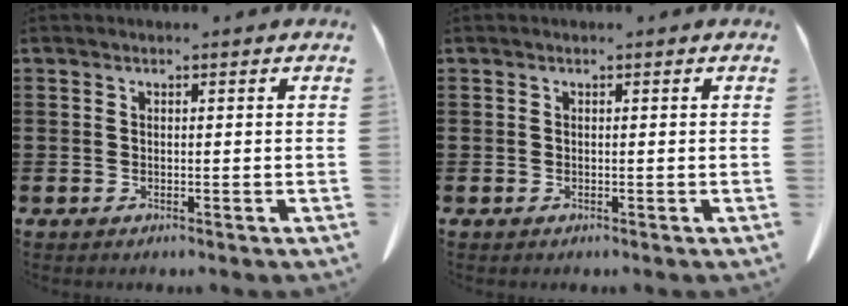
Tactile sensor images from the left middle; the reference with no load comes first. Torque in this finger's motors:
{"motor_torque": [0.07, -0.09, 0.01, 0.01]}